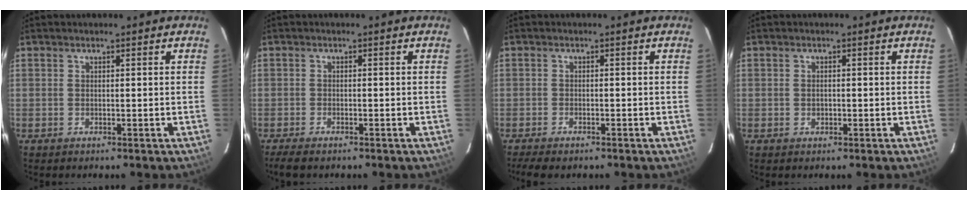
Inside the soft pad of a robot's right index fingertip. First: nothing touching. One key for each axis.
{"total": 3.9, "fx": -3.1, "fy": 0.9, "fz": 2.1, "tx": -0.055, "ty": -0.015, "tz": -0.057}
{"total": 4.8, "fx": -3.9, "fy": 1.4, "fz": 2.5, "tx": -0.065, "ty": -0.016, "tz": -0.068}
{"total": 1.0, "fx": -0.2, "fy": 0.8, "fz": 0.5, "tx": -0.008, "ty": 0.002, "tz": -0.003}